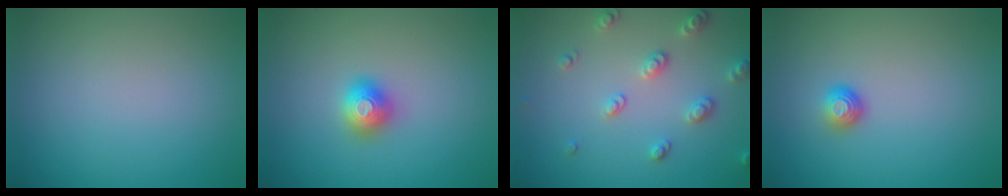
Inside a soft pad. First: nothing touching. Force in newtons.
{"total": 1.6, "press": 1.6, "slide": 0.2}
{"total": 2.7, "press": 2.7, "slide": 0.5}
{"total": 1.3, "press": 1.0, "slide": 0.9}